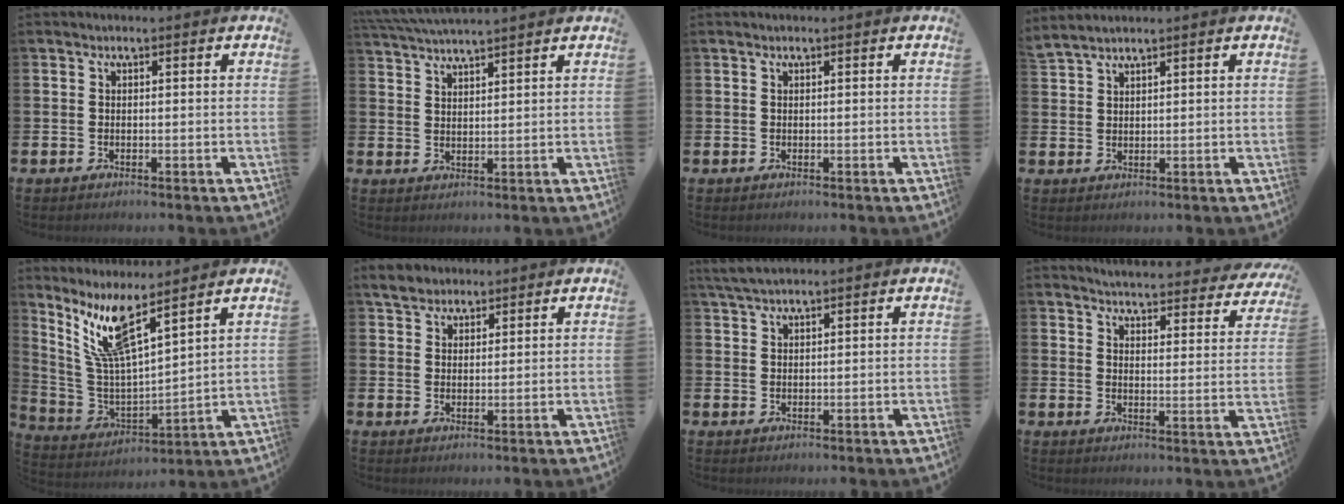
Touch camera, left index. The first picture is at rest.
{"total": 4.1, "force": [4.0, -0.3, 0.6], "torque": [-0.030, -0.016, 0.074]}
{"total": 0.0}
{"total": 2.1, "force": [2.1, 0.1, 0.3], "torque": [-0.008, -0.004, 0.039]}
{"total": 9.5, "force": [6.9, 1.7, 6.3], "torque": [-0.150, -0.030, 0.121]}
{"total": 3.9, "force": [3.6, 1.6, 0.5], "torque": [-0.013, -0.006, 0.066]}
{"total": 2.9, "force": [2.6, 0.5, 1.2], "torque": [-0.035, 0.001, 0.049]}
{"total": 4.1, "force": [4.1, 0.5, 0.4], "torque": [-0.026, -0.037, 0.068]}